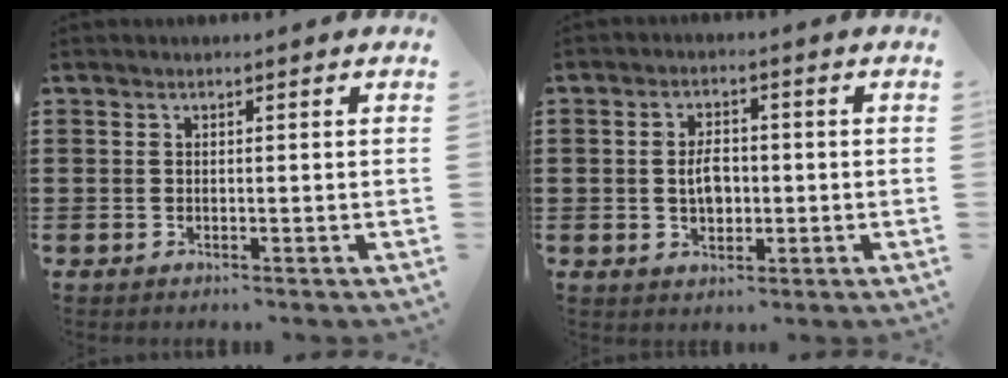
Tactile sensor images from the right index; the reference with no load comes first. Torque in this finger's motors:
{"motor_torque": [2.14, 0.00, 0.15, 0.03]}